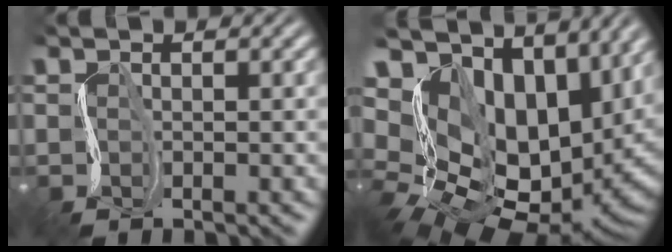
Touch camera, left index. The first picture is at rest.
{"total": 13.8, "force": [5.5, 9.8, 8.1], "torque": [-0.131, 0.006, 0.117]}